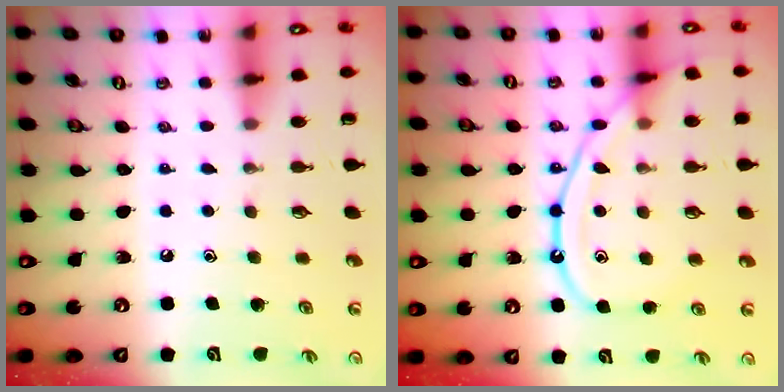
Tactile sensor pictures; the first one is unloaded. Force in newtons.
{"total": 12.4, "press": 12.4, "slide": 1.2}